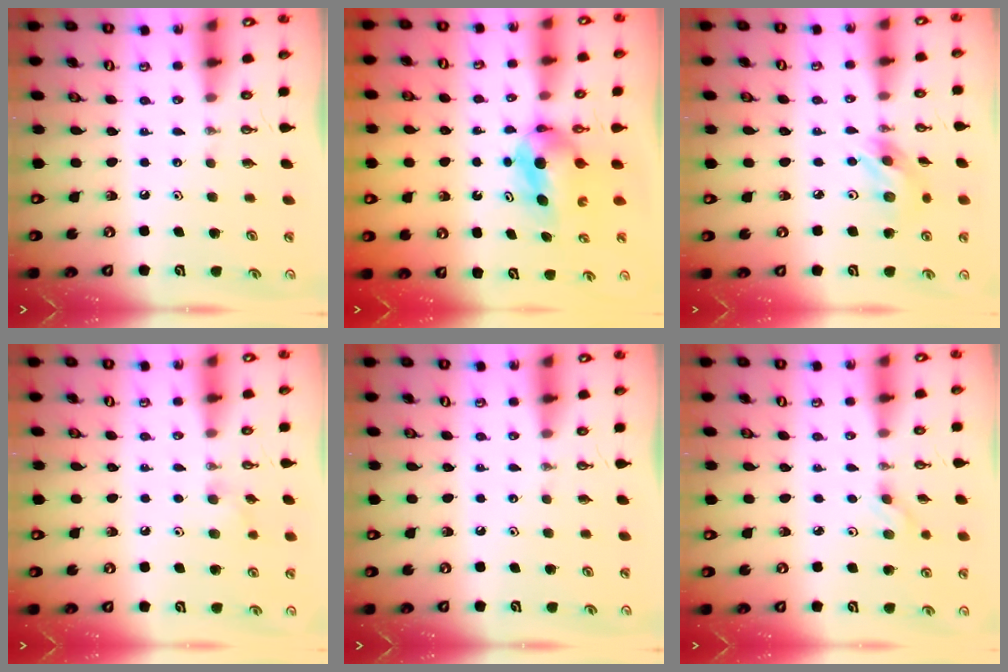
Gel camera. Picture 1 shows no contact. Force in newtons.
{"total": 5.9, "press": 5.5, "slide": 2.3}
{"total": 8.5, "press": 8.5, "slide": 0.7}
{"total": 7.4, "press": 6.9, "slide": 2.8}
{"total": 0.0}
{"total": 3.0, "press": 2.6, "slide": 1.5}